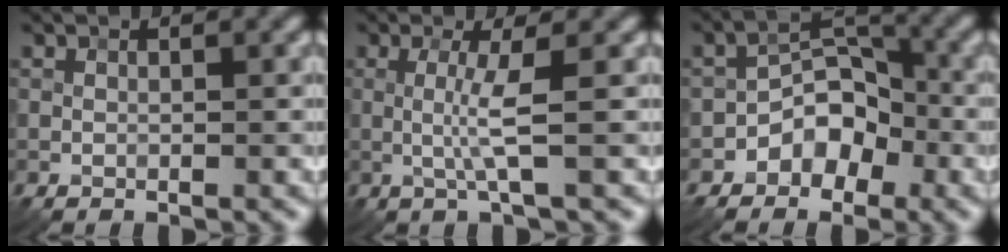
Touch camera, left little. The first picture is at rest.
{"total": 2.7, "force": [0.0, 0.1, 2.7], "torque": [-0.060, -0.003, -0.002]}
{"total": 4.6, "force": [-2.3, 3.1, 2.5], "torque": [-0.025, 0.009, -0.045]}